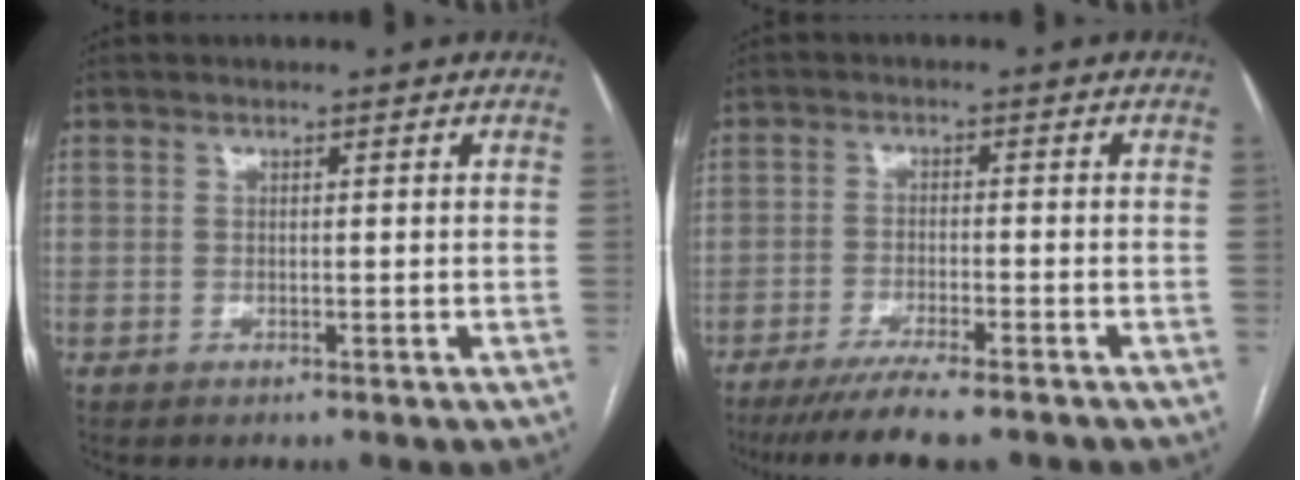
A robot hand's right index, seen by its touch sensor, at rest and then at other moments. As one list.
[{"total": 9.3, "force": [-7.5, 0.7, 5.4], "torque": [-0.081, -0.021, -0.118]}]